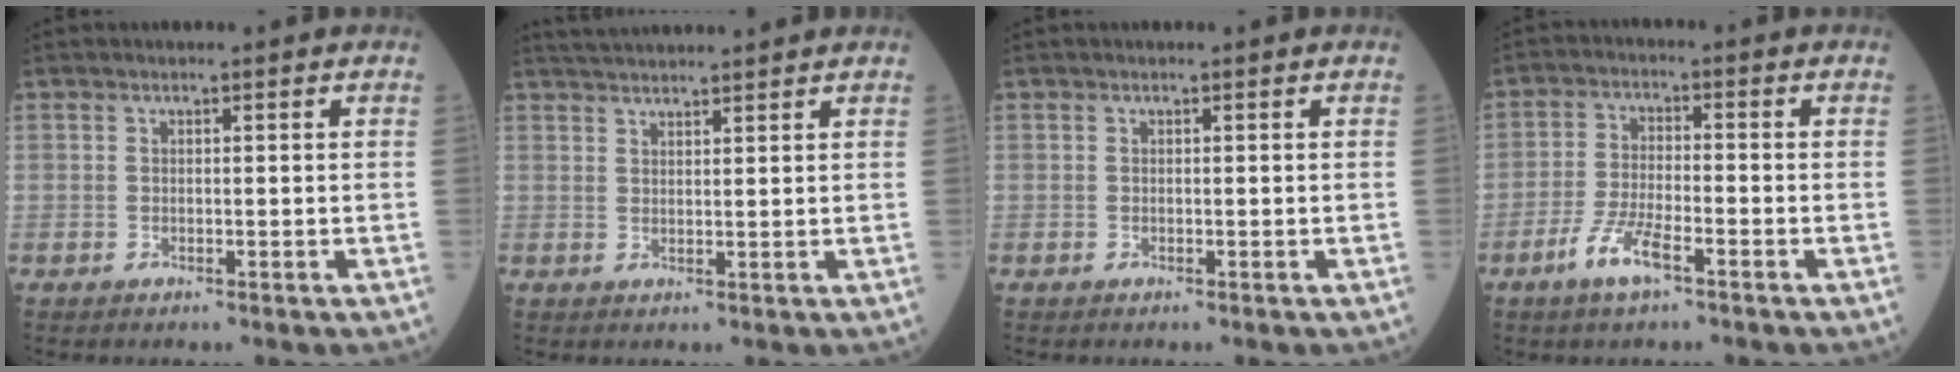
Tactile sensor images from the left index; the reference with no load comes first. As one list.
[{"total": 6.5, "force": [6.2, -0.3, 2.0], "torque": [-0.036, 0.035, 0.097]}, {"total": 0.0}, {"total": 5.8, "force": [-3.7, 1.2, 4.4], "torque": [-0.101, -0.007, -0.073]}]